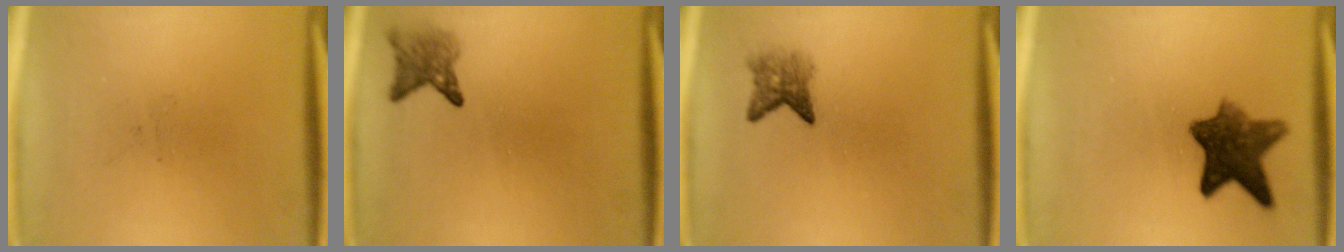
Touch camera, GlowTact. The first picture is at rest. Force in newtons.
{"total": 2.7}
{"total": 3.0}
{"total": 8.8}